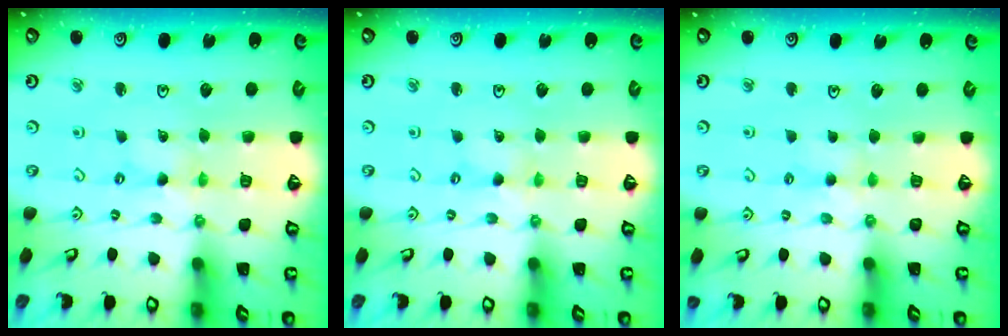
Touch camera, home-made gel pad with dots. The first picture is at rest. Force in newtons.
{"total": 0.0}
{"total": 2.7, "press": 2.6, "slide": 0.5}